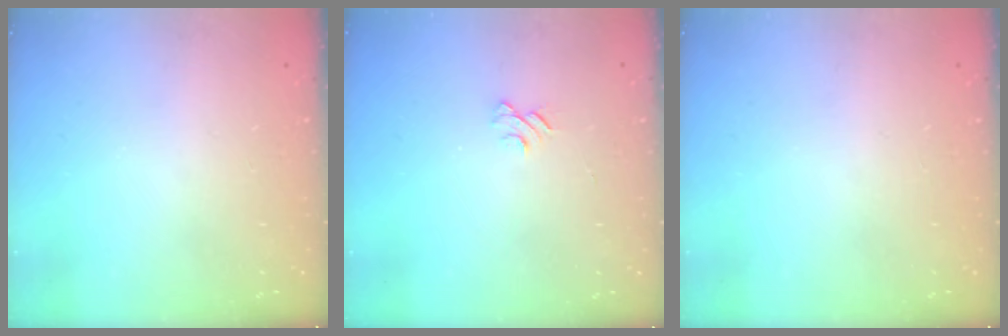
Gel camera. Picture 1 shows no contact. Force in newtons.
{"total": 5.1, "press": 5.1, "slide": 0.3}
{"total": 0.0}